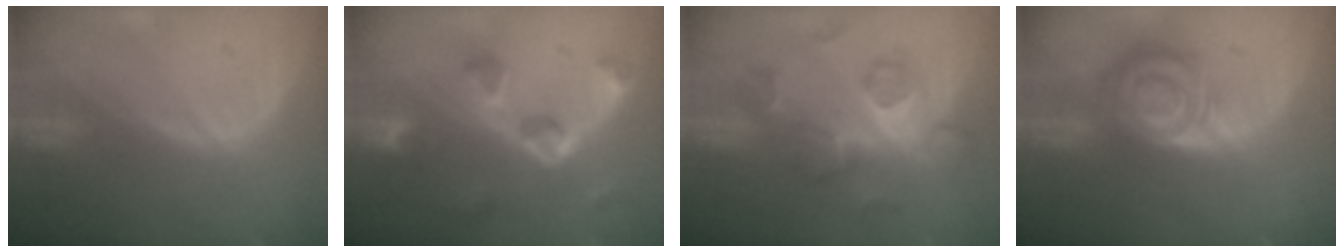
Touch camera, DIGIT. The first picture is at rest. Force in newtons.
{"total": 7.7, "press": 7.0, "slide": 3.3}
{"total": 8.9, "press": 7.7, "slide": 4.5}
{"total": 8.5, "press": 7.4, "slide": 4.3}